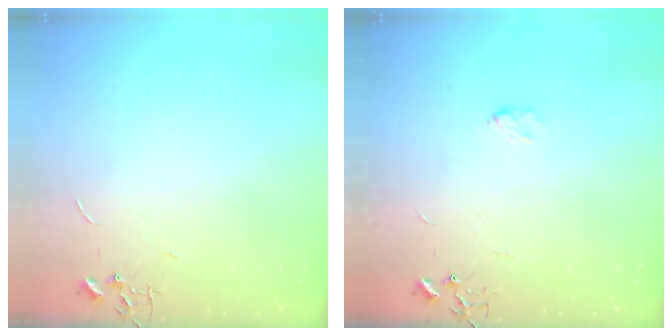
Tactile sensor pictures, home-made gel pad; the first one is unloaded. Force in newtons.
{"total": 3.5, "press": 3.5, "slide": 0.5}